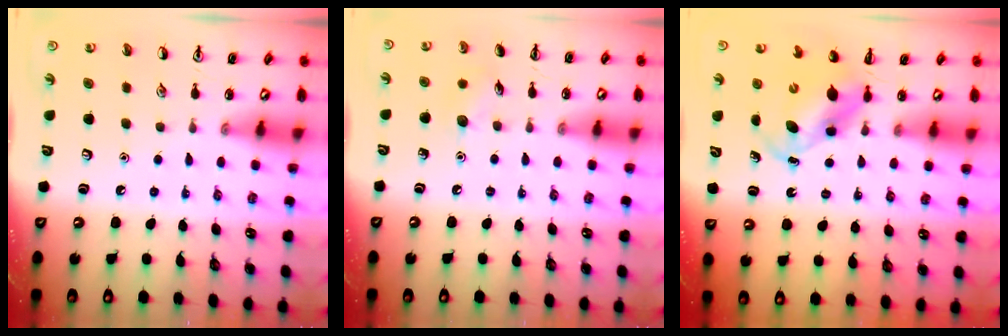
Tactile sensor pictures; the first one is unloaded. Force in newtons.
{"total": 6.7, "press": 6.5, "slide": 1.6}
{"total": 5.8, "press": 5.8, "slide": 0.6}